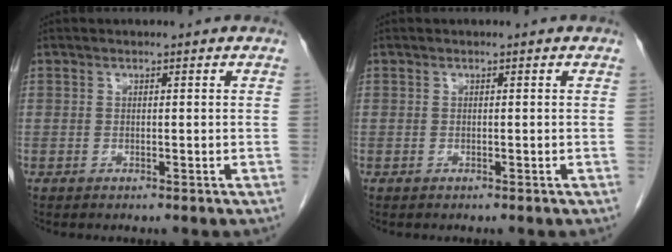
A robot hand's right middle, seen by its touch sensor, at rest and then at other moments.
{"total": 0.0}